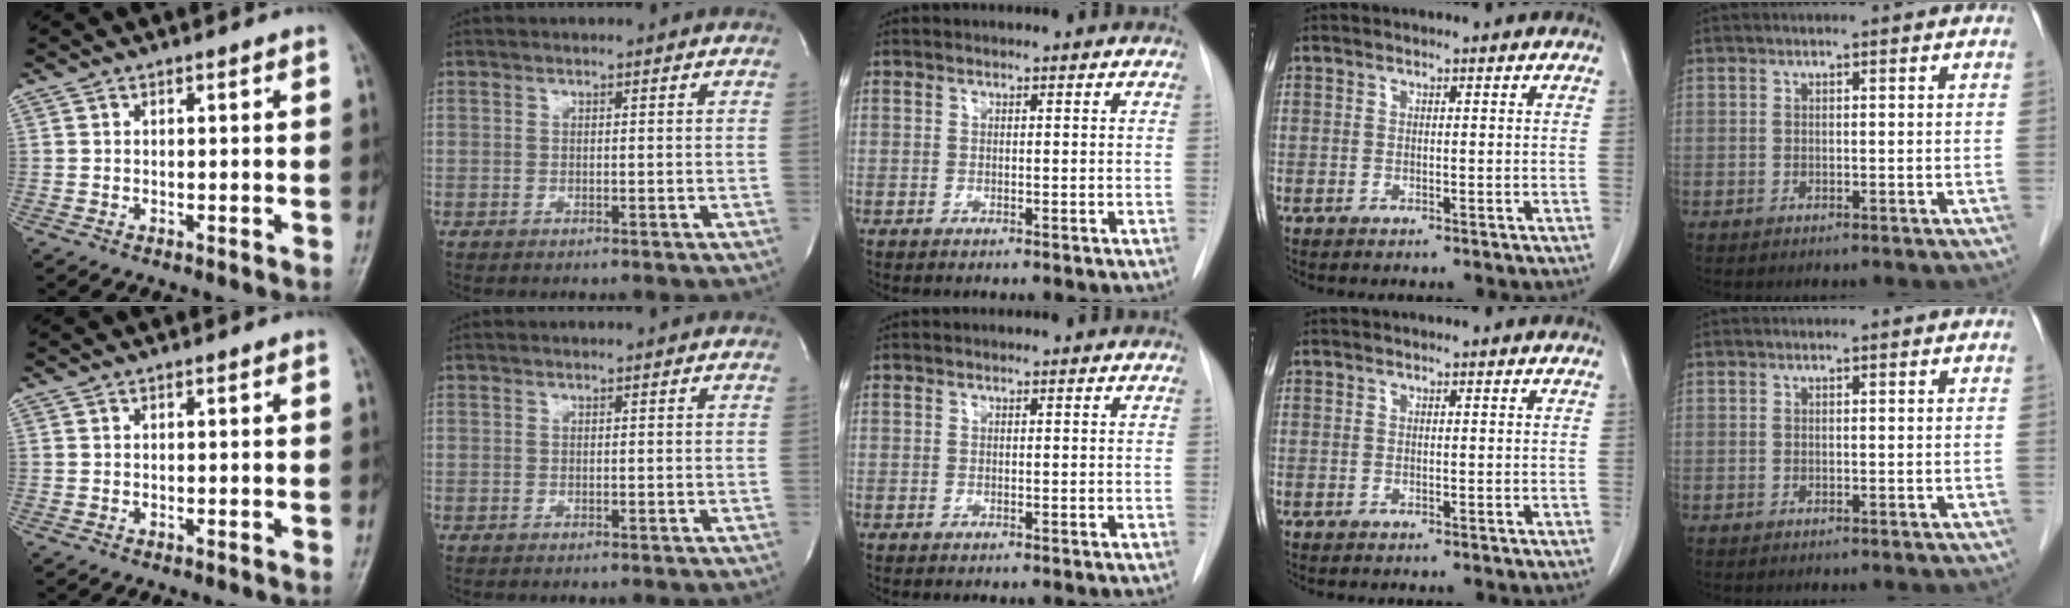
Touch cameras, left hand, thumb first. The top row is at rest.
{}